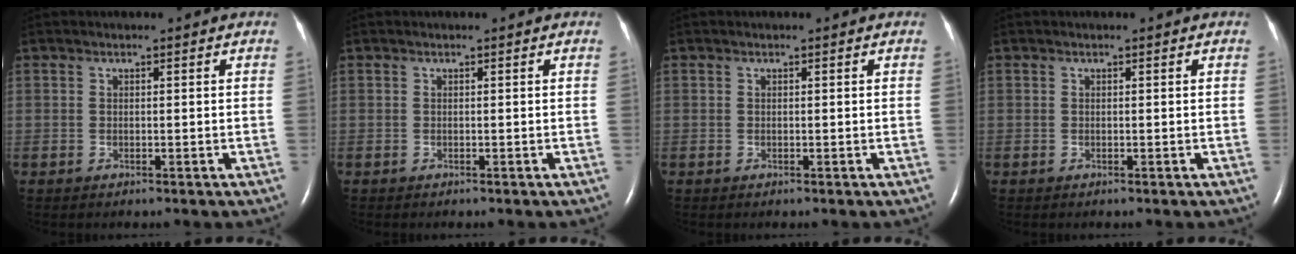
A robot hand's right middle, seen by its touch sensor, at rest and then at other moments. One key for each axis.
{"total": 0.0}
{"total": 0.0}
{"total": 0.0}